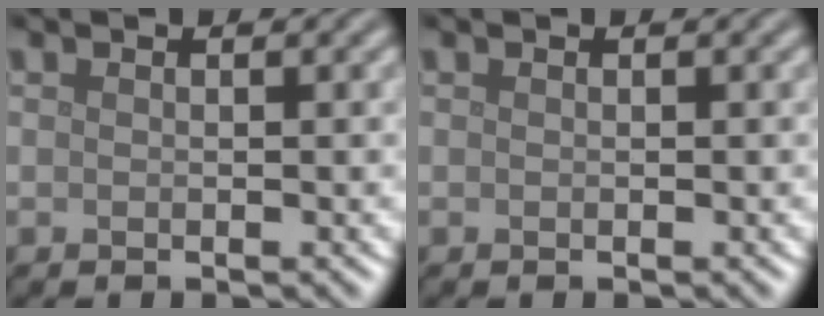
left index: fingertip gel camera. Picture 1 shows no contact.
{"total": 0.0}